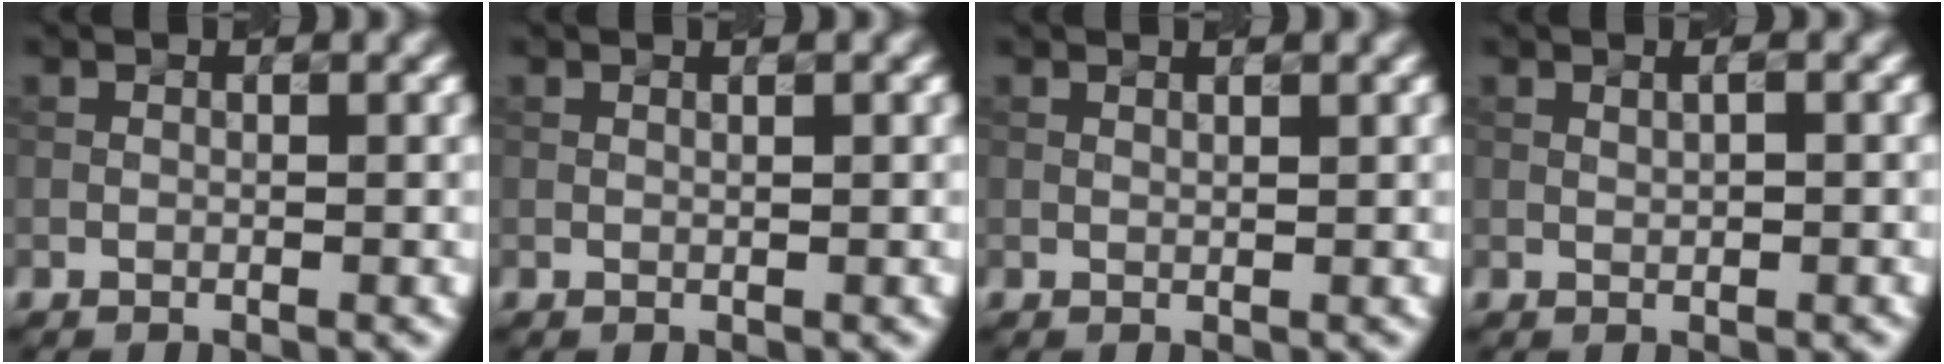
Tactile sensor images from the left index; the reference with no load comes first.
{"total": 0.5, "force": [0.3, 0.0, 0.4], "torque": [-0.008, 0.000, 0.002]}
{"total": 0.6, "force": [0.5, 0.0, 0.4], "torque": [-0.007, 0.000, 0.008]}
{"total": 0.8, "force": [0.3, 0.2, 0.7], "torque": [-0.013, -0.002, 0.006]}